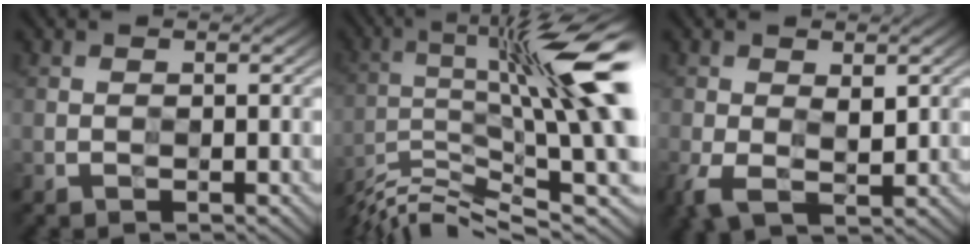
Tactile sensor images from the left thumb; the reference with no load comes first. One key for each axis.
{"total": 15.5, "fx": -2.0, "fy": 3.1, "fz": 15.0, "tx": -0.252, "ty": -0.012, "tz": -0.036}
{"total": 4.8, "fx": -0.4, "fy": 2.7, "fz": 3.9, "tx": -0.097, "ty": -0.011, "tz": -0.007}